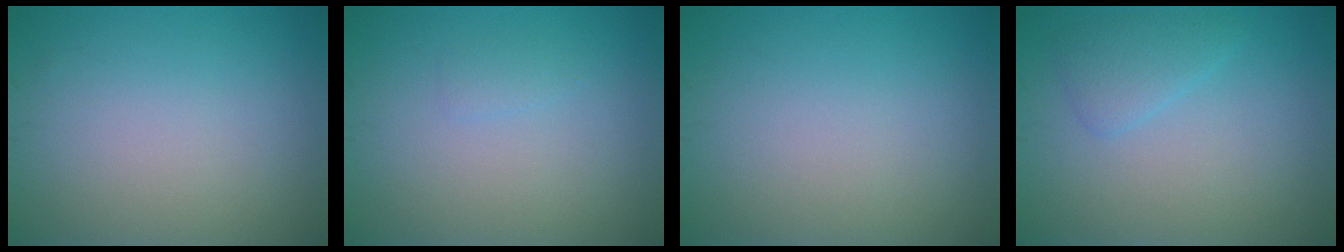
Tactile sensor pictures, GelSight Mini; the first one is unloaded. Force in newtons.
{"total": 0.7, "press": 0.7, "slide": 0.1}
{"total": 0.0}
{"total": 2.0, "press": 2.0, "slide": 0.2}